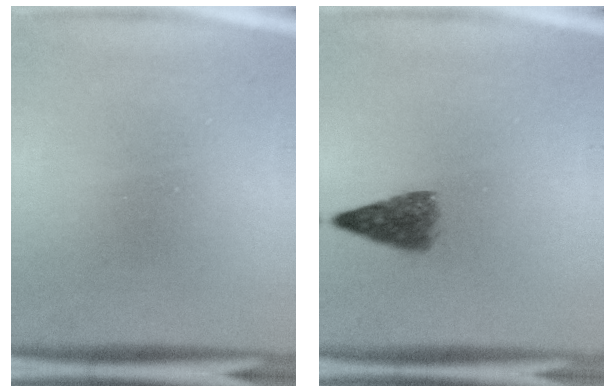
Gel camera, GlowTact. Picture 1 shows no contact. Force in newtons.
{"total": 4.1}